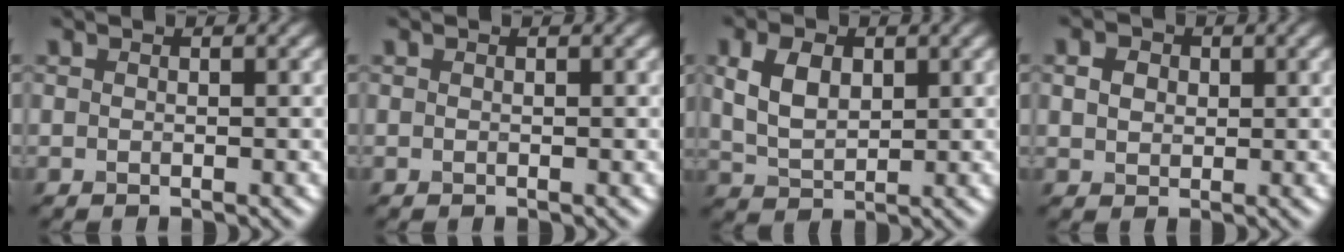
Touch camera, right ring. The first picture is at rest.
{"total": 0.0}
{"total": 4.2, "force": [1.3, 2.7, 3.0], "torque": [-0.068, 0.003, 0.027]}
{"total": 2.1, "force": [0.6, 1.7, 1.1], "torque": [-0.020, -0.003, 0.009]}